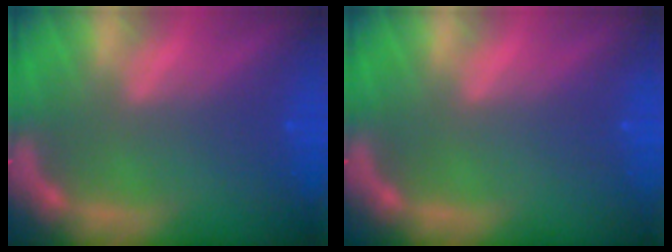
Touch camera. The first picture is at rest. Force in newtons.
{"total": 0.0}